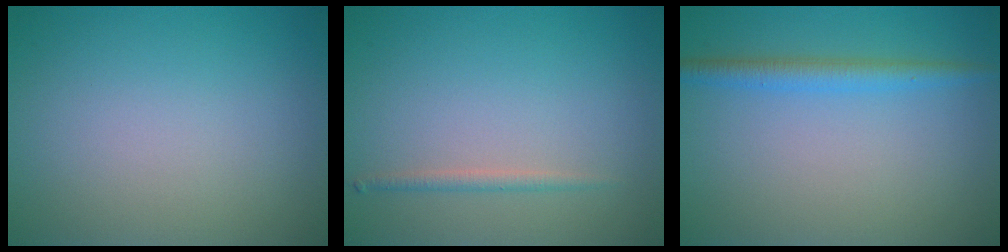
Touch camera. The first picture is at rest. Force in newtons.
{"total": 1.1, "press": 1.1, "slide": 0.0}
{"total": 2.4, "press": 2.4, "slide": 0.2}